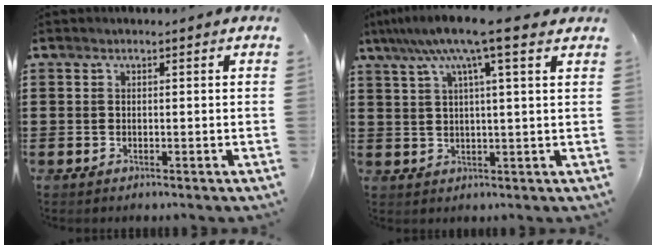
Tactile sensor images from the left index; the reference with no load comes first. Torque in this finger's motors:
{"motor_torque": [2.14, 0.00, 1.06, 0.21]}